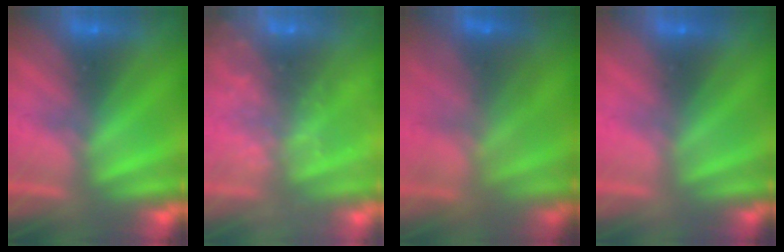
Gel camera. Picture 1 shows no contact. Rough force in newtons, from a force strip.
{"total": 7.2}
{"total": 7.7}
{"total": 3.1}